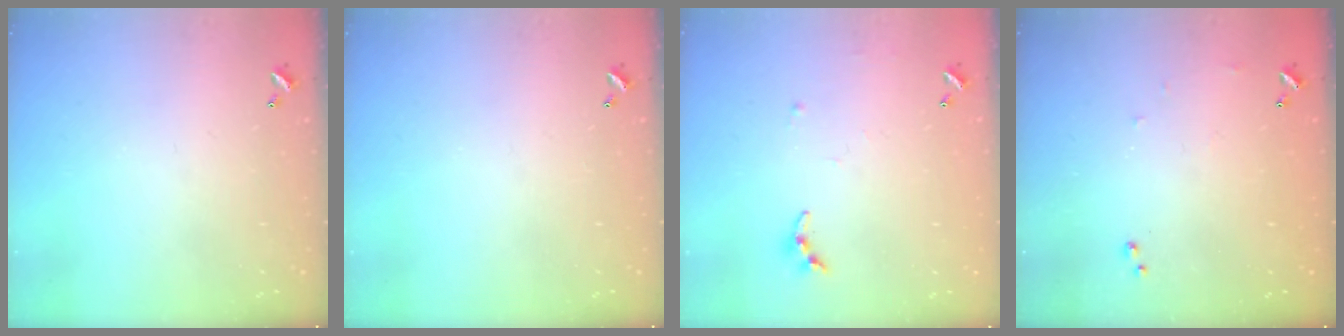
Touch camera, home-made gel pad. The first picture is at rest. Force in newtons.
{"total": 0.0}
{"total": 6.0, "press": 6.0, "slide": 0.4}
{"total": 6.4, "press": 6.4, "slide": 0.8}